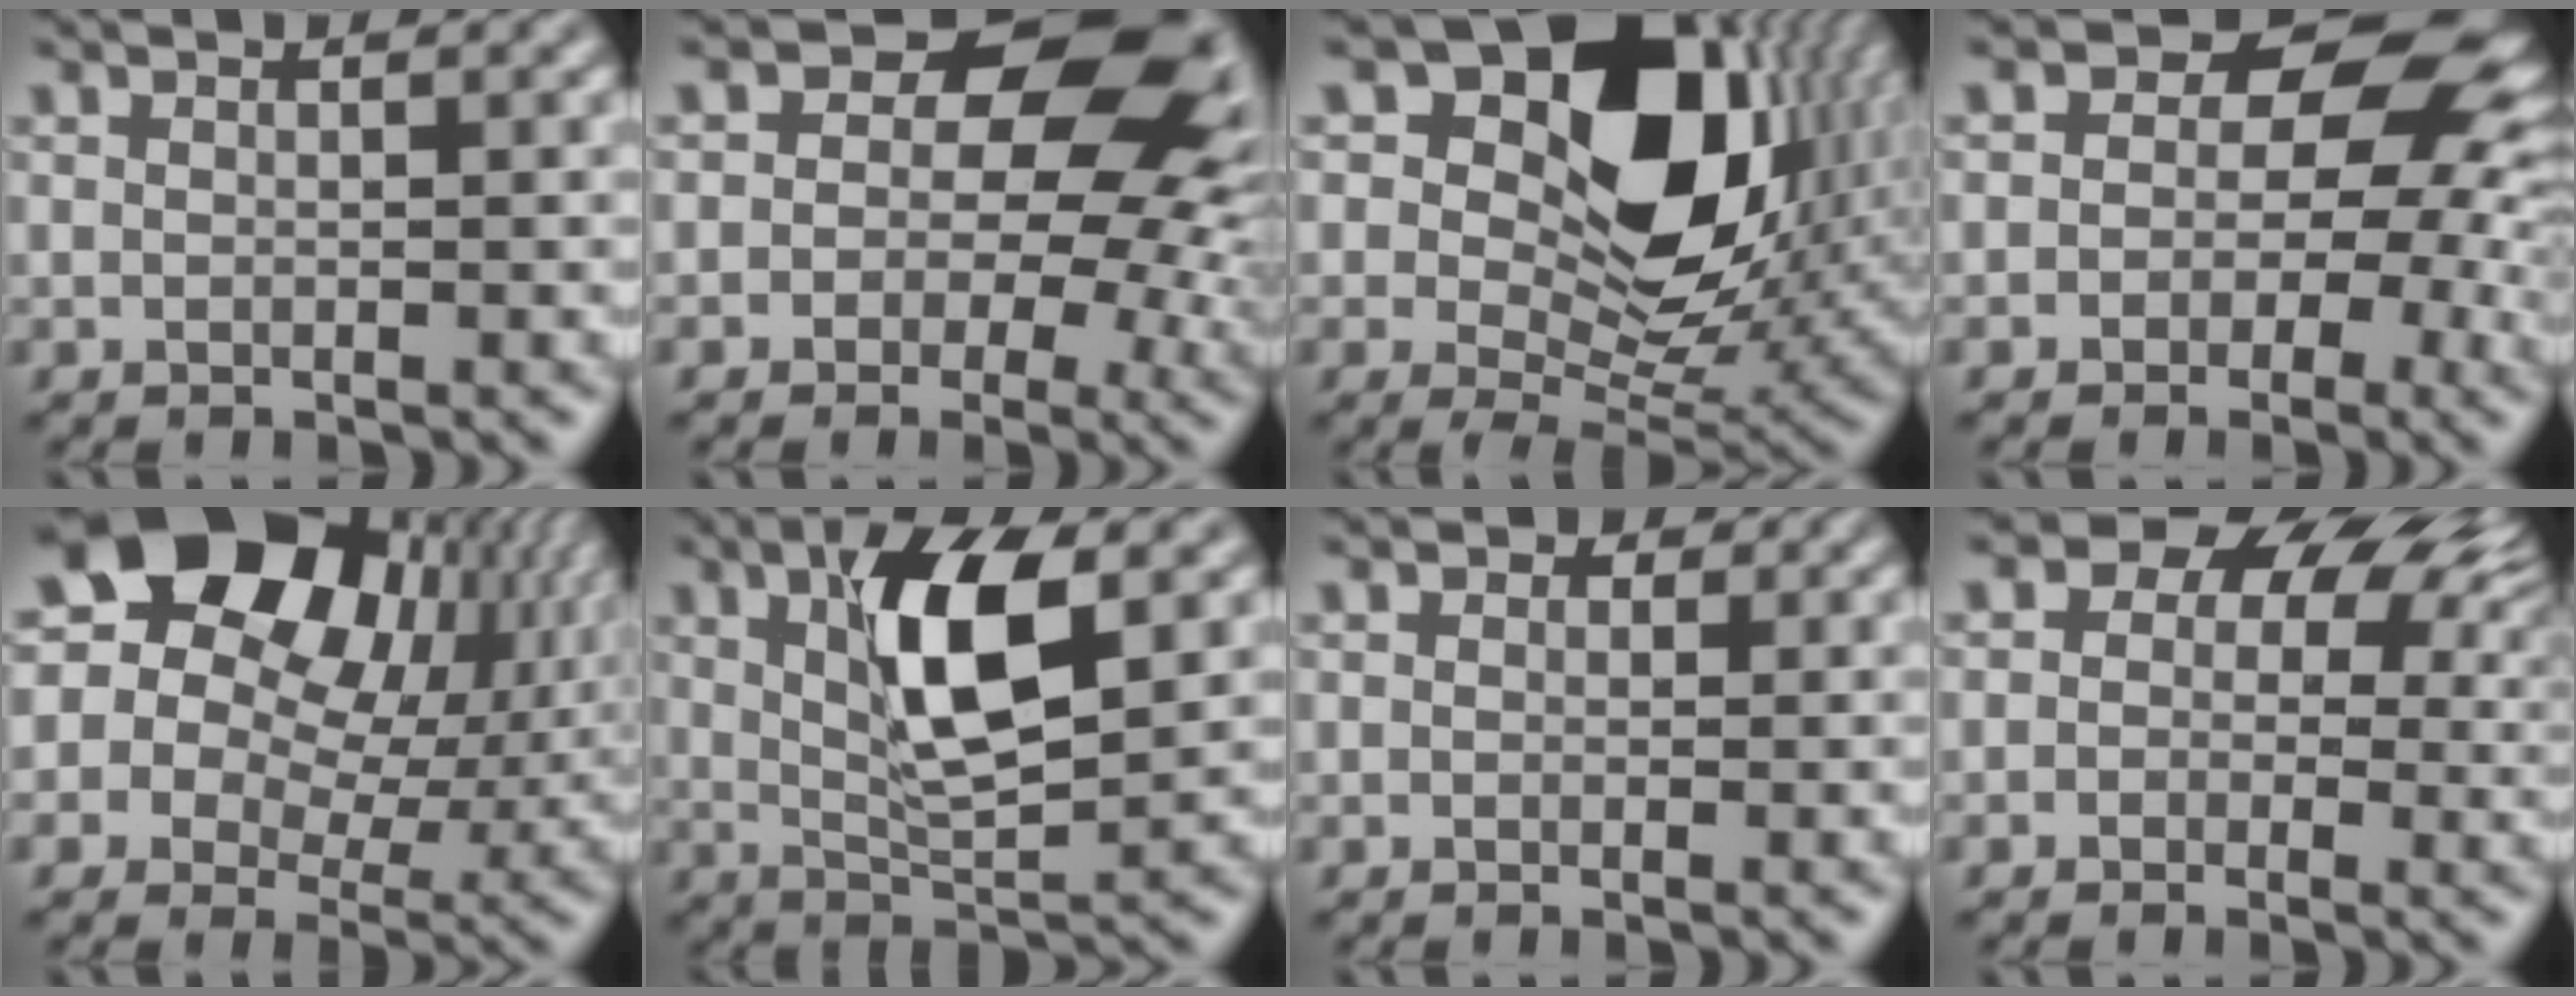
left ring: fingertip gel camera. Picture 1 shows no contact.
{"total": 11.4, "force": [2.3, 7.5, 8.3], "torque": [-0.082, 0.009, 0.028]}
{"total": 15.3, "force": [4.8, 9.6, 10.9], "torque": [-0.160, 0.008, 0.085]}
{"total": 7.3, "force": [0.6, 5.2, 5.2], "torque": [-0.047, 0.009, -0.003]}
{"total": 20.4, "force": [7.3, 14.5, 12.3], "torque": [-0.217, 0.059, 0.108]}
{"total": 7.9, "force": [1.9, 3.0, 7.1], "torque": [-0.126, 0.007, 0.034]}
{"total": 3.1, "force": [1.0, 2.5, 1.5], "torque": [-0.008, 0.016, -0.014]}
{"total": 10.8, "force": [3.3, 7.8, 6.7], "torque": [-0.079, 0.039, 0.037]}